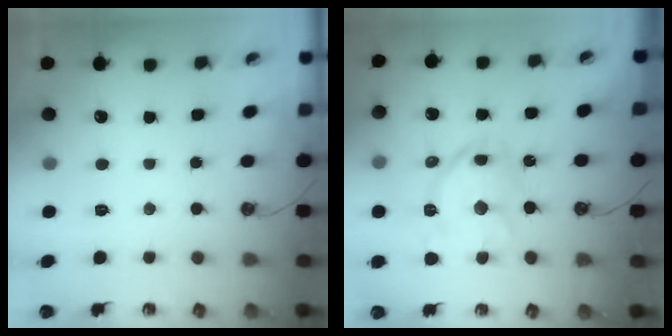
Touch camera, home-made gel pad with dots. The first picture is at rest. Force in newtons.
{"total": 13.0, "press": 12.9, "slide": 1.2}